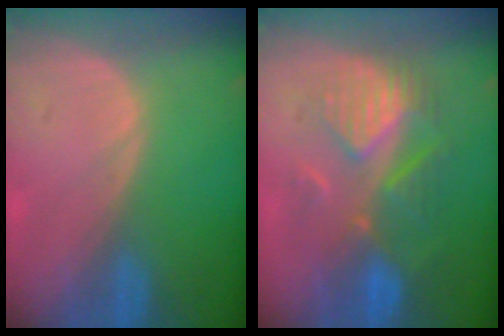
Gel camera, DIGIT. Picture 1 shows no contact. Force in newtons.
{"total": 8.4, "press": 8.3, "slide": 1.3}